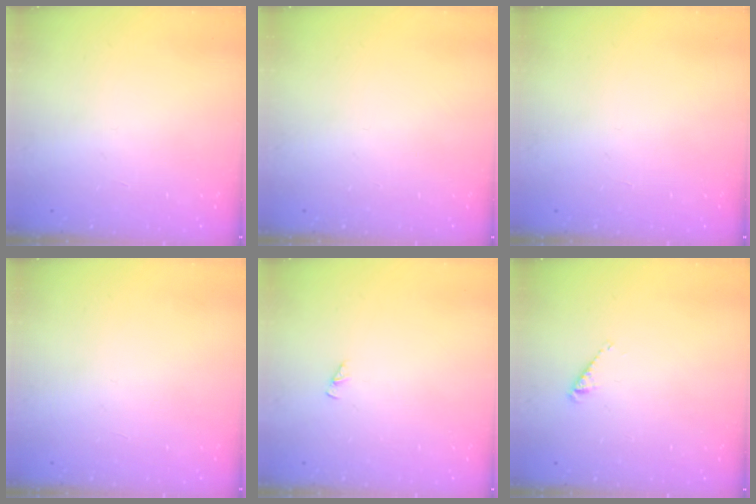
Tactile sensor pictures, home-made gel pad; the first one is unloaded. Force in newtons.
{"total": 0.0}
{"total": 0.0}
{"total": 0.0}
{"total": 0.8, "press": 0.8, "slide": 0.1}
{"total": 2.6, "press": 2.6, "slide": 0.5}